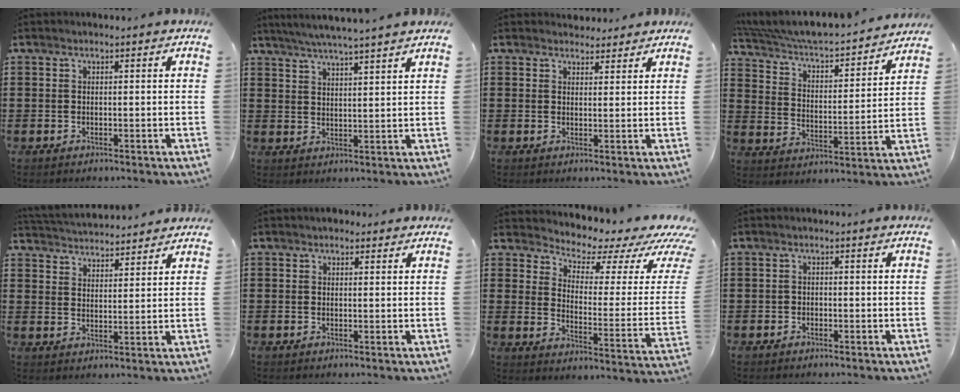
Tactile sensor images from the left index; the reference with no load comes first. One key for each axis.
{"total": 4.4, "fx": 4.1, "fy": -0.8, "fz": 1.5, "tx": -0.043, "ty": -0.018, "tz": 0.070}
{"total": 2.4, "fx": 2.2, "fy": 0.9, "fz": 0.0, "tx": 0.002, "ty": -0.002, "tz": 0.040}
{"total": 4.1, "fx": 3.8, "fy": 0.4, "fz": 1.4, "tx": -0.048, "ty": -0.039, "tz": 0.055}
{"total": 3.8, "fx": 3.7, "fy": 0.2, "fz": -0.2, "tx": -0.012, "ty": -0.022, "tz": 0.065}
{"total": 1.2, "fx": 0.9, "fy": 0.9, "fz": 0.2, "tx": -0.008, "ty": 0.008, "tz": 0.016}
{"total": 4.0, "fx": 3.5, "fy": 1.4, "fz": 1.5, "tx": -0.036, "ty": -0.038, "tz": 0.050}
{"total": 1.0, "fx": -0.8, "fy": 0.5, "fz": 0.0, "tx": -0.004, "ty": 0.002, "tz": -0.019}